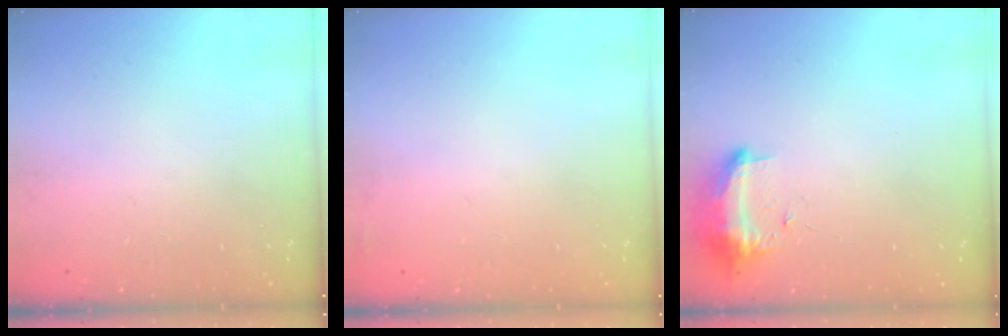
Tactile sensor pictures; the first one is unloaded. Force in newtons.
{"total": 2.9, "press": 2.4, "slide": 1.6}
{"total": 9.9, "press": 9.8, "slide": 1.0}